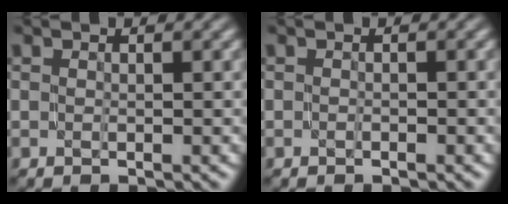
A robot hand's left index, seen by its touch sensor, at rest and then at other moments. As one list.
[{"total": 0.6, "force": [-0.4, 0.2, 0.5], "torque": [-0.006, -0.001, -0.006]}]